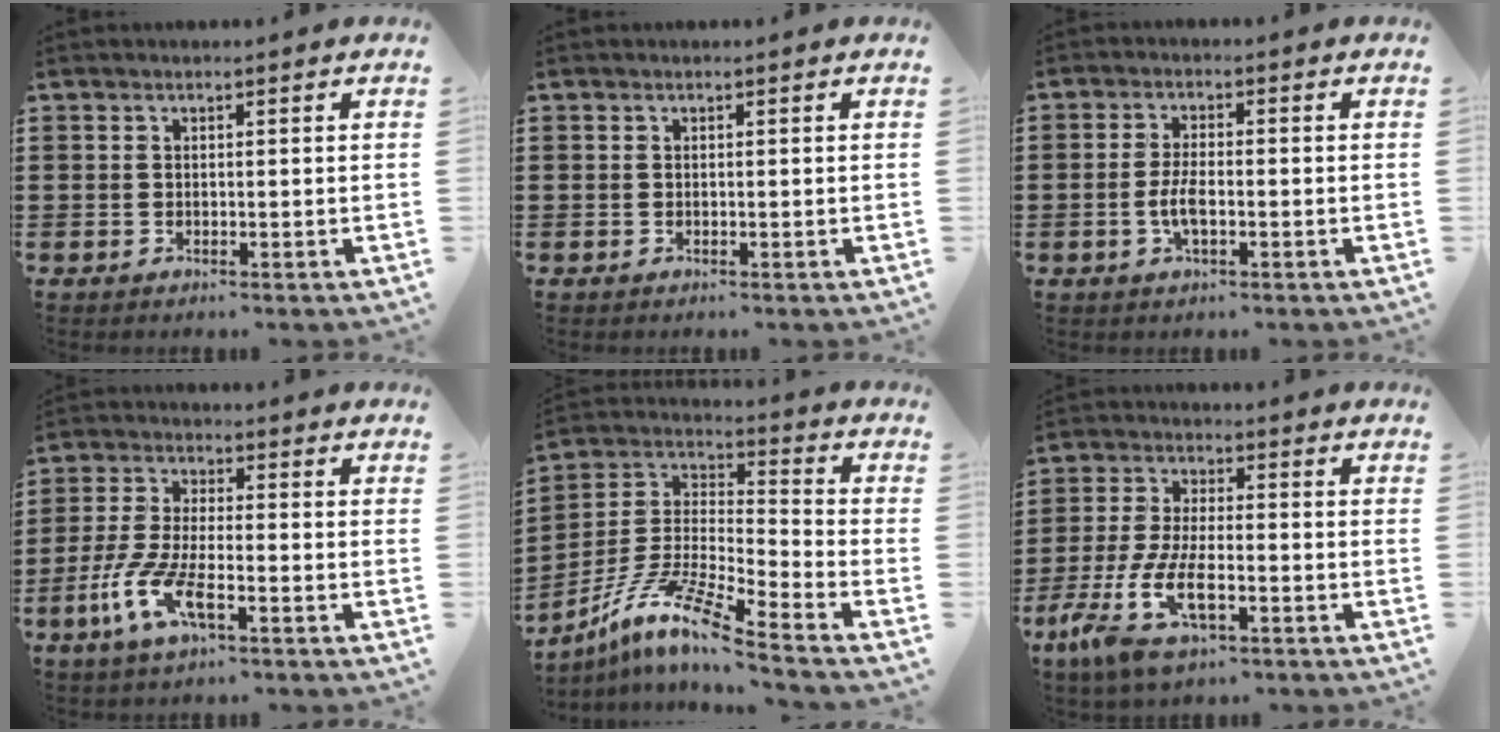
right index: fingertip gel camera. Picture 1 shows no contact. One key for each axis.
{"total": 0.0}
{"total": 3.8, "fx": -0.9, "fy": 1.3, "fz": 3.4, "tx": -0.074, "ty": 0.000, "tz": -0.021}
{"total": 8.2, "fx": -3.9, "fy": 2.3, "fz": 6.9, "tx": -0.174, "ty": -0.017, "tz": -0.079}
{"total": 10.6, "fx": -8.3, "fy": 0.4, "fz": 6.5, "tx": -0.146, "ty": -0.007, "tz": -0.177}
{"total": 10.1, "fx": -4.8, "fy": 3.8, "fz": 8.1, "tx": -0.191, "ty": -0.011, "tz": -0.092}